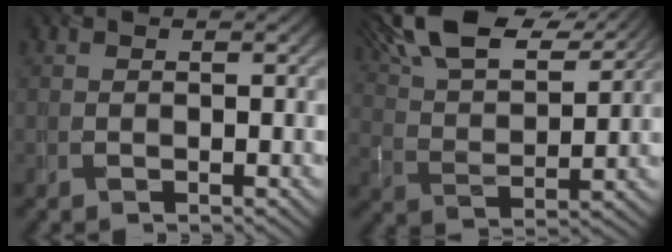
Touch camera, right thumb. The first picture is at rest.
{"total": 13.5, "force": [9.6, 4.9, 8.1], "torque": [-0.172, 0.025, 0.173]}